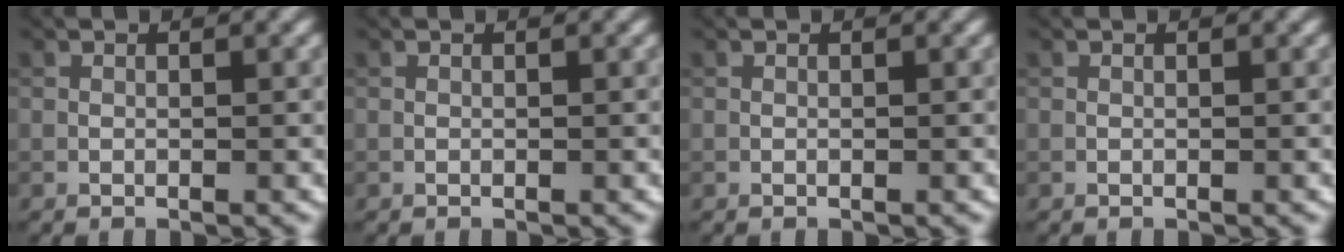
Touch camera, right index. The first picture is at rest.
{"total": 0.0}
{"total": 0.0}
{"total": 0.0}